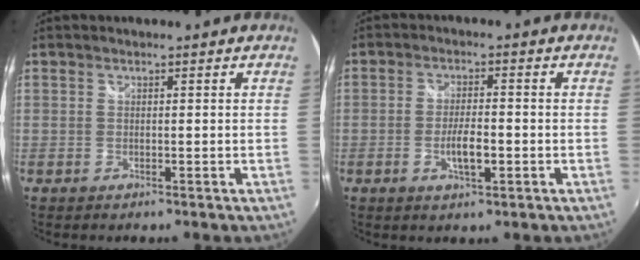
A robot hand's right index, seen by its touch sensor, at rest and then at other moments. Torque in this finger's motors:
{"motor_torque": [0.03, 0.06, 0.31, 0.03]}